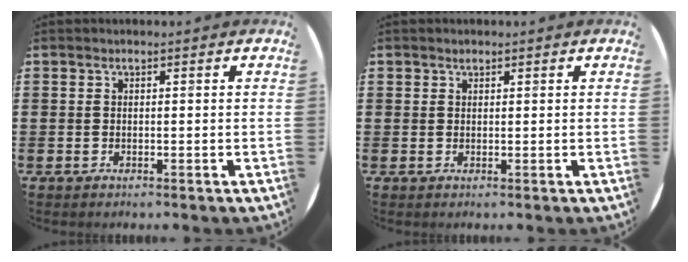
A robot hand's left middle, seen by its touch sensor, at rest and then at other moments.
{"total": 0.6, "force": [0.5, 0.3, 0.0], "torque": [0.008, 0.000, 0.008]}